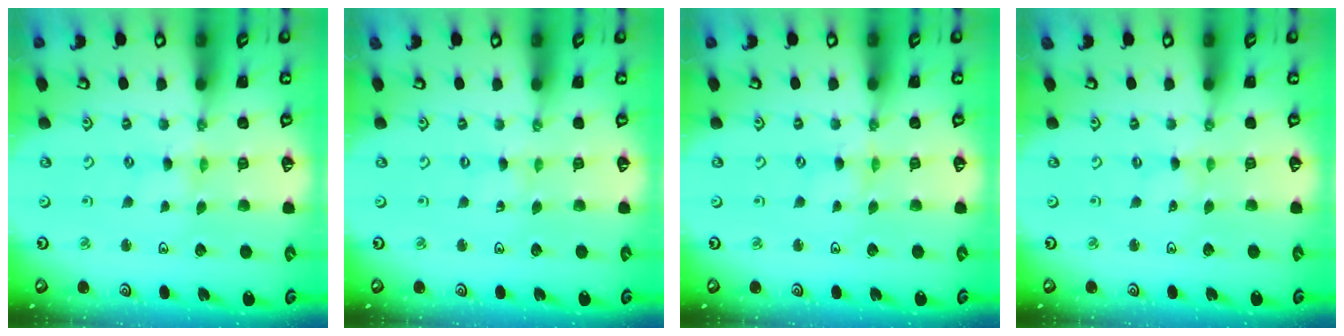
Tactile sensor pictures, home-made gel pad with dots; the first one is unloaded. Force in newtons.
{"total": 0.0}
{"total": 1.1, "press": 1.1, "slide": 0.1}
{"total": 0.0}